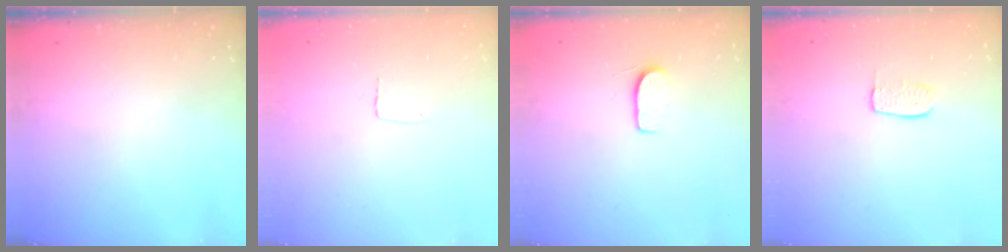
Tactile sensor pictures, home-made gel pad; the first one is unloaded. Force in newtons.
{"total": 2.3, "press": 2.3, "slide": 0.1}
{"total": 7.1, "press": 7.1, "slide": 0.6}
{"total": 6.6, "press": 6.5, "slide": 0.4}